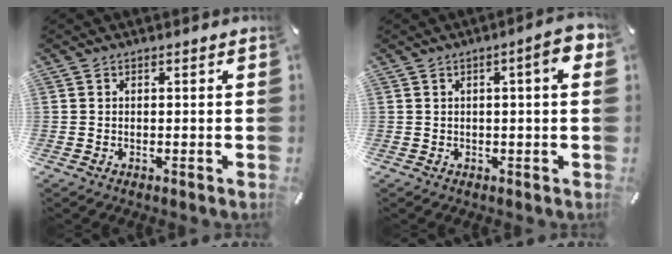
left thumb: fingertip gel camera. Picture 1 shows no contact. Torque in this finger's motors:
{"motor_torque": [0.06, 0.11, 0.17, 0.02, 0.04]}